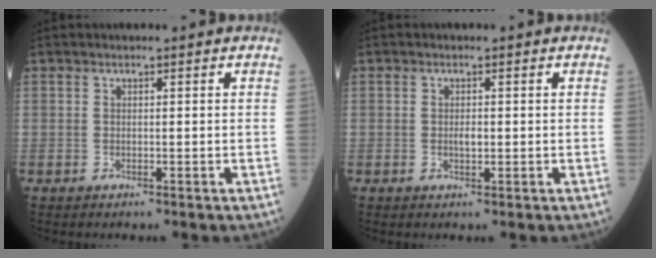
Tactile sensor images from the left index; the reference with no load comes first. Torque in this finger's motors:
{"motor_torque": [0.39, -0.04, 0.00, 0.00]}